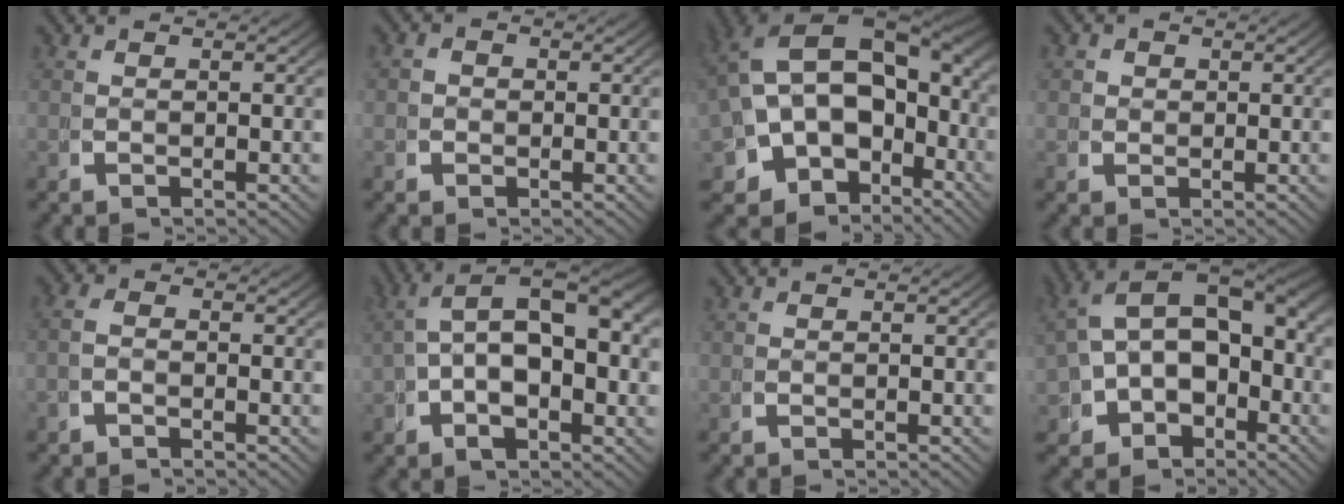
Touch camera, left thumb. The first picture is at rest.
{"total": 1.1, "force": [-0.3, 1.1, 0.1], "torque": [0.004, -0.001, -0.012]}
{"total": 16.4, "force": [-0.8, 12.5, 10.6], "torque": [-0.216, -0.043, -0.005]}
{"total": 1.7, "force": [0.4, 1.6, 0.3], "torque": [-0.004, -0.005, 0.005]}
{"total": 1.1, "force": [-0.8, 0.6, 0.4], "torque": [-0.006, 0.004, -0.022]}
{"total": 9.8, "force": [2.0, 5.8, 7.6], "torque": [-0.113, 0.007, 0.020]}
{"total": 0.0}
{"total": 11.7, "force": [1.0, 8.9, 7.4], "torque": [-0.128, -0.014, 0.015]}